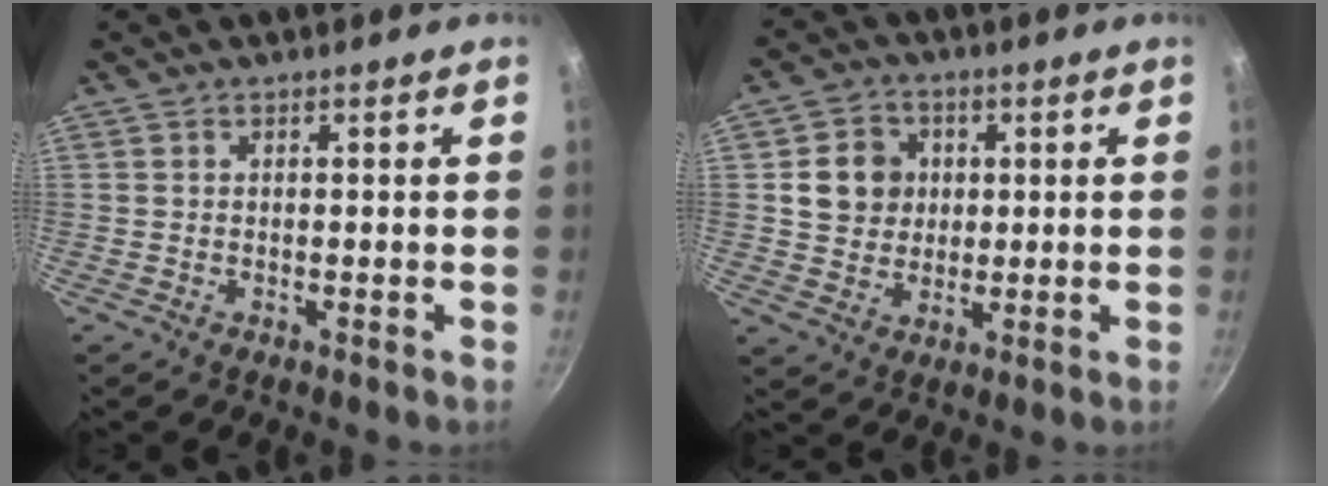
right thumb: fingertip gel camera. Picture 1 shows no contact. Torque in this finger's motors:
{"motor_torque": [0.67, 1.34, 0.47, 0.04, 0.00]}